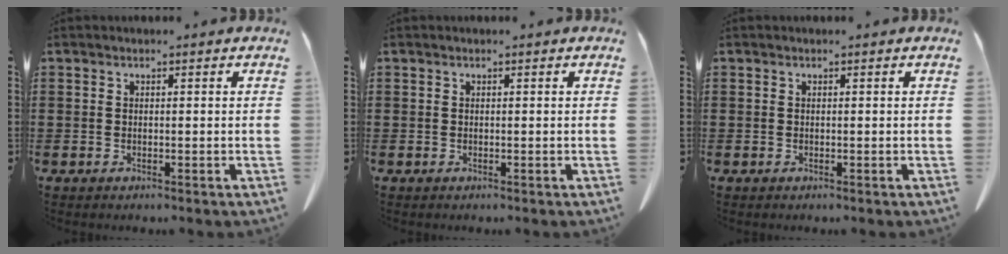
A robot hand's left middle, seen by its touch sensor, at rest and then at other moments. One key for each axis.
{"total": 0.0}
{"total": 0.0}